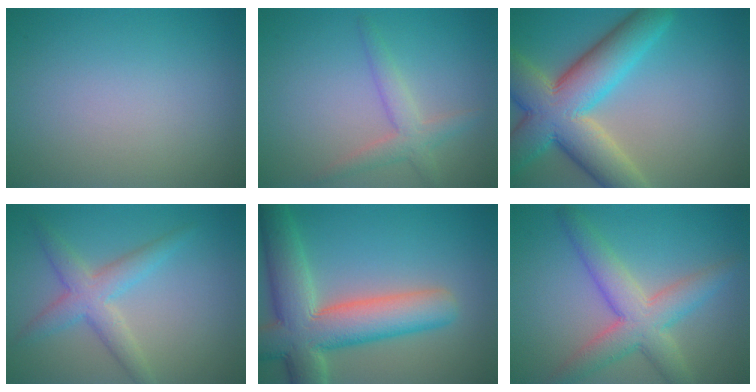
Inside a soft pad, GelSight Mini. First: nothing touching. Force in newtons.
{"total": 2.6, "press": 2.6, "slide": 0.2}
{"total": 10.8, "press": 10.8, "slide": 0.7}
{"total": 3.7, "press": 3.7, "slide": 0.1}
{"total": 9.9, "press": 9.9, "slide": 0.8}
{"total": 5.6, "press": 5.6, "slide": 0.2}